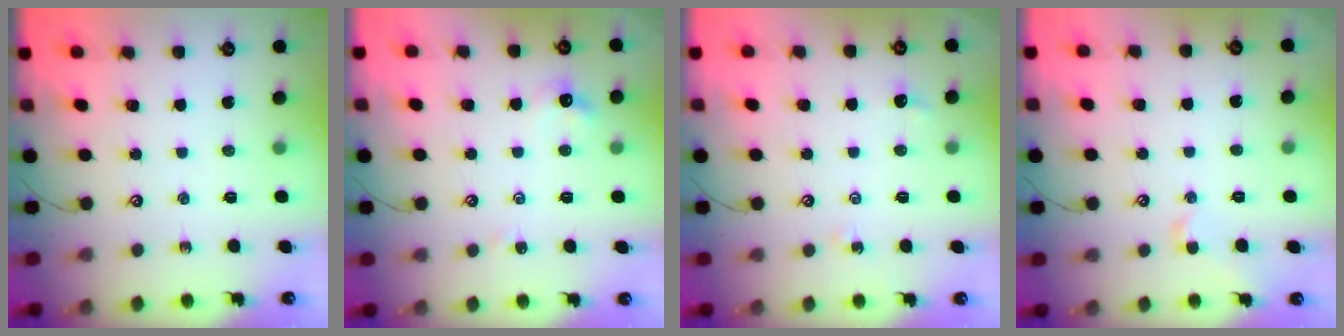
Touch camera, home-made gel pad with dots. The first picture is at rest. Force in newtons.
{"total": 2.1, "press": 2.0, "slide": 0.6}
{"total": 2.5, "press": 2.4, "slide": 0.6}
{"total": 1.0, "press": 0.9, "slide": 0.4}